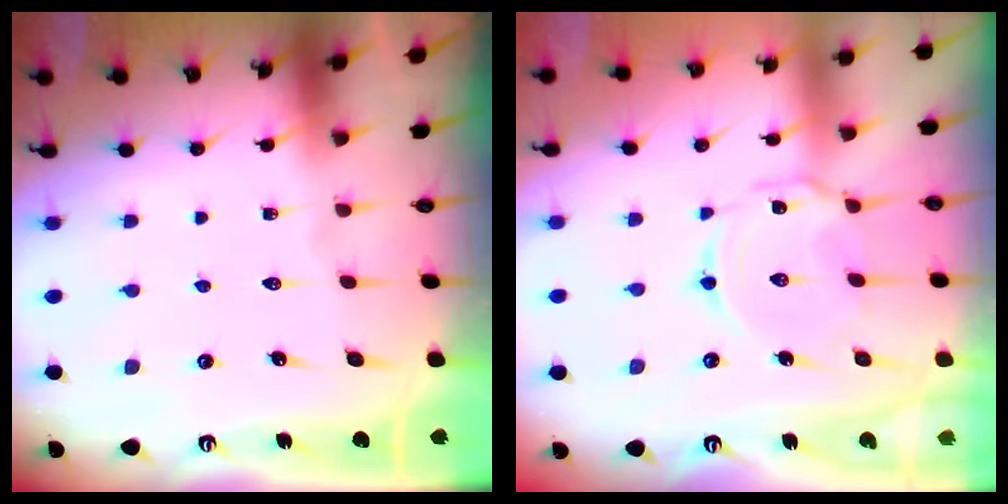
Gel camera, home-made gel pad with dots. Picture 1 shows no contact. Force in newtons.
{"total": 5.5, "press": 5.5, "slide": 0.4}